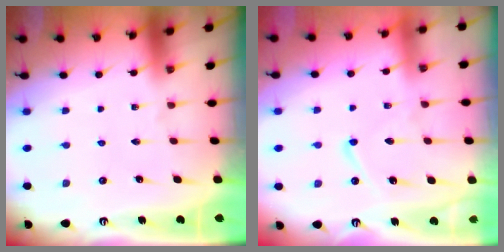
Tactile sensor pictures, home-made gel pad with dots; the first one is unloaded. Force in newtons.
{"total": 10.6, "press": 10.5, "slide": 1.1}